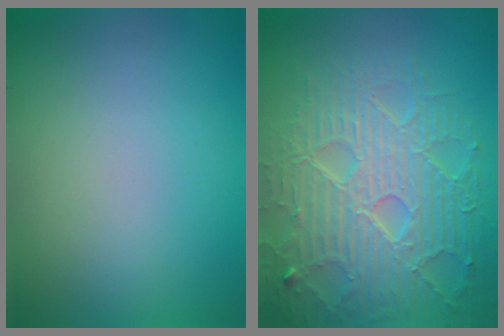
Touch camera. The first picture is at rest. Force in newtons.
{"total": 8.2, "press": 6.0, "slide": 5.6}